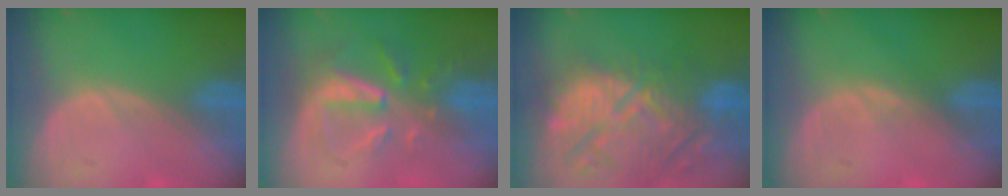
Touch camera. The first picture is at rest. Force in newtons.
{"total": 8.0, "press": 7.3, "slide": 3.3}
{"total": 14.0, "press": 12.5, "slide": 6.2}
{"total": 0.5, "press": 0.5, "slide": 0.1}